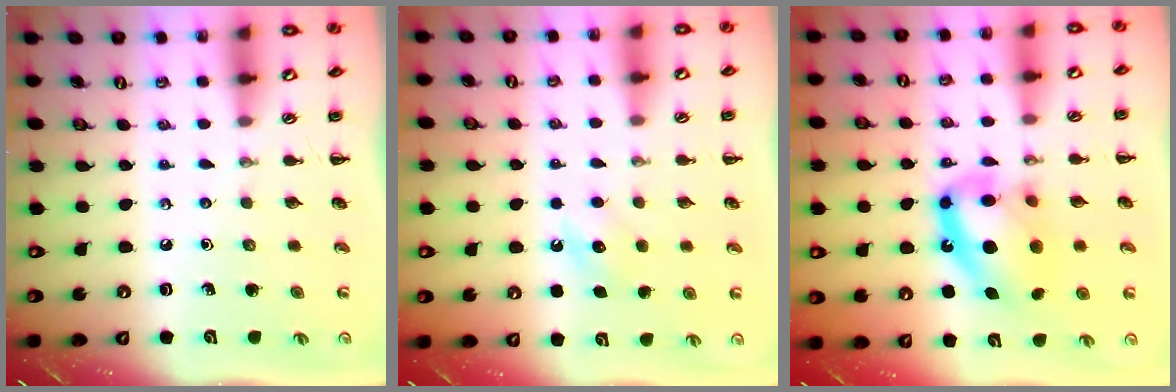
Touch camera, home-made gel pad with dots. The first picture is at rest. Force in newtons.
{"total": 5.2, "press": 5.0, "slide": 1.4}
{"total": 14.8, "press": 14.4, "slide": 3.6}